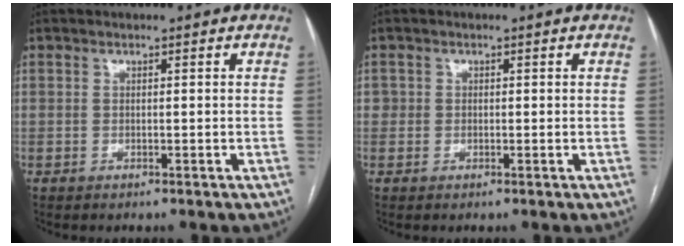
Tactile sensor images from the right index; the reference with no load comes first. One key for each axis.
{"total": 1.2, "fx": 0.1, "fy": 1.2, "fz": 0.2, "tx": 0.008, "ty": 0.006, "tz": -0.001}